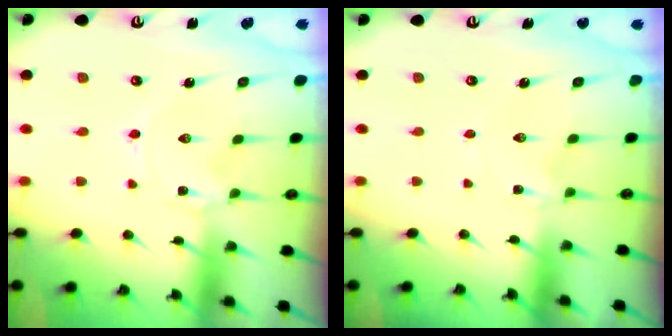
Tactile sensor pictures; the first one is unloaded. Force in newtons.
{"total": 0.0}